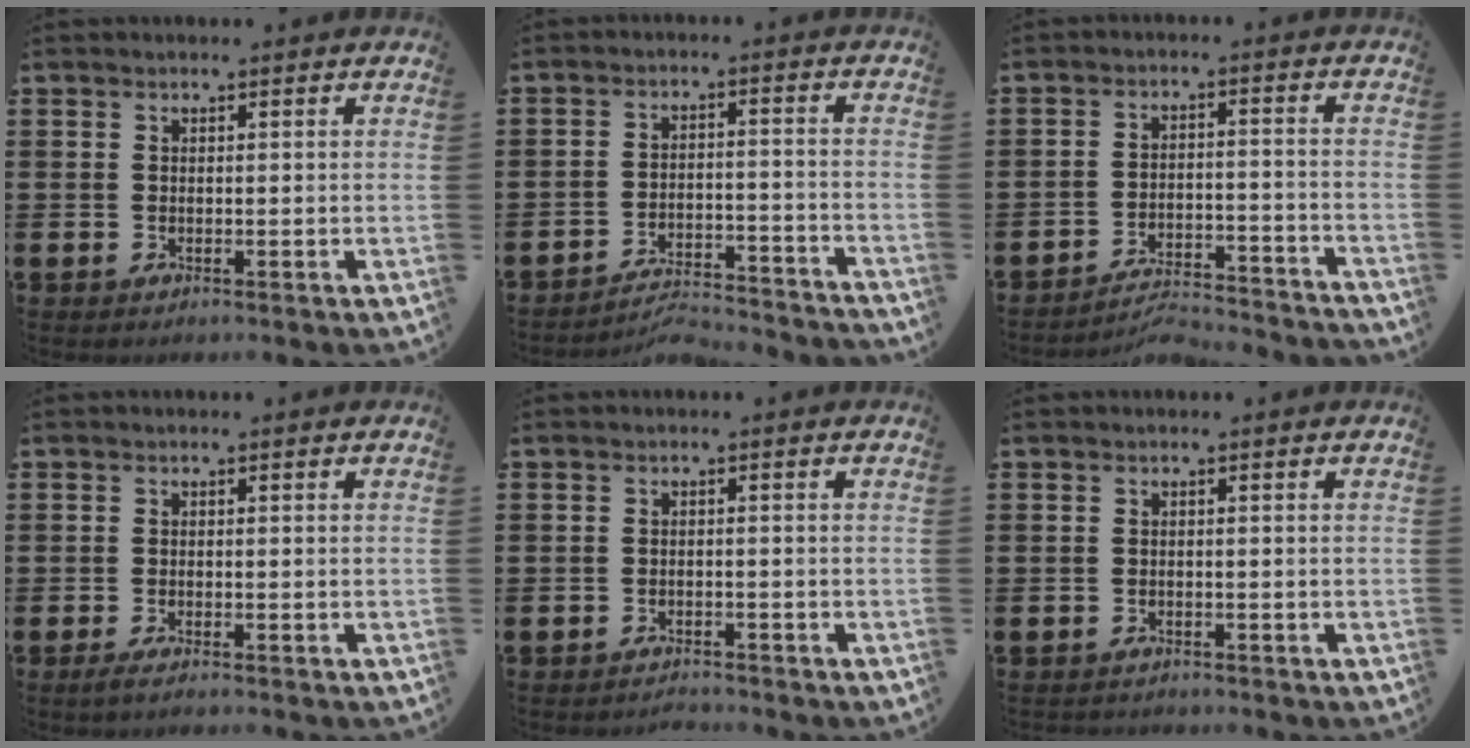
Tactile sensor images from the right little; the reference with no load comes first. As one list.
[{"total": 4.6, "force": [-4.5, 0.2, 0.8], "torque": [-0.015, 0.001, -0.092]}, {"total": 4.6, "force": [-4.6, 0.2, 0.7], "torque": [-0.015, 0.000, -0.094]}, {"total": 1.0, "force": [-0.6, 0.0, 0.7], "torque": [-0.003, -0.006, -0.014]}, {"total": 1.3, "force": [-1.3, 0.0, -0.1], "torque": [-0.002, 0.003, -0.027]}, {"total": 0.6, "force": [-0.6, 0.1, -0.1], "torque": [-0.001, -0.002, -0.013]}]